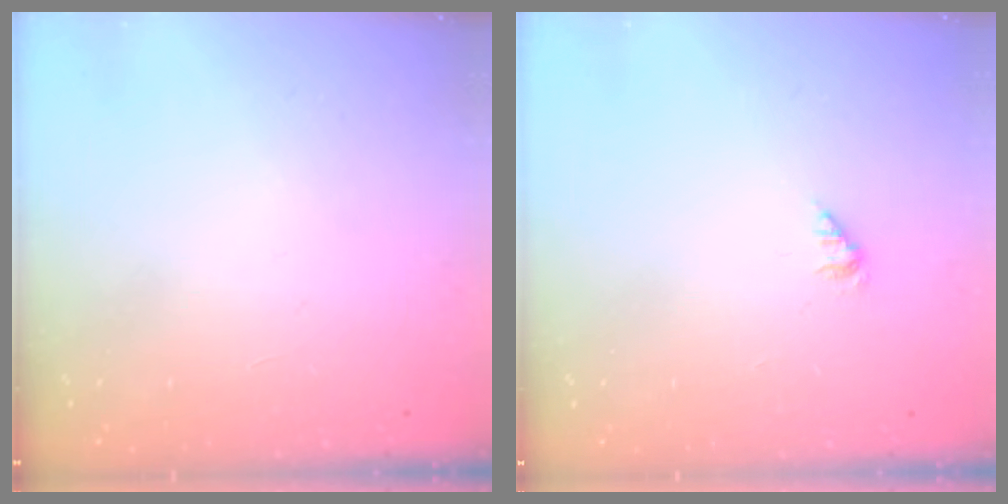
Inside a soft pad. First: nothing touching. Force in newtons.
{"total": 1.1, "press": 1.0, "slide": 0.2}